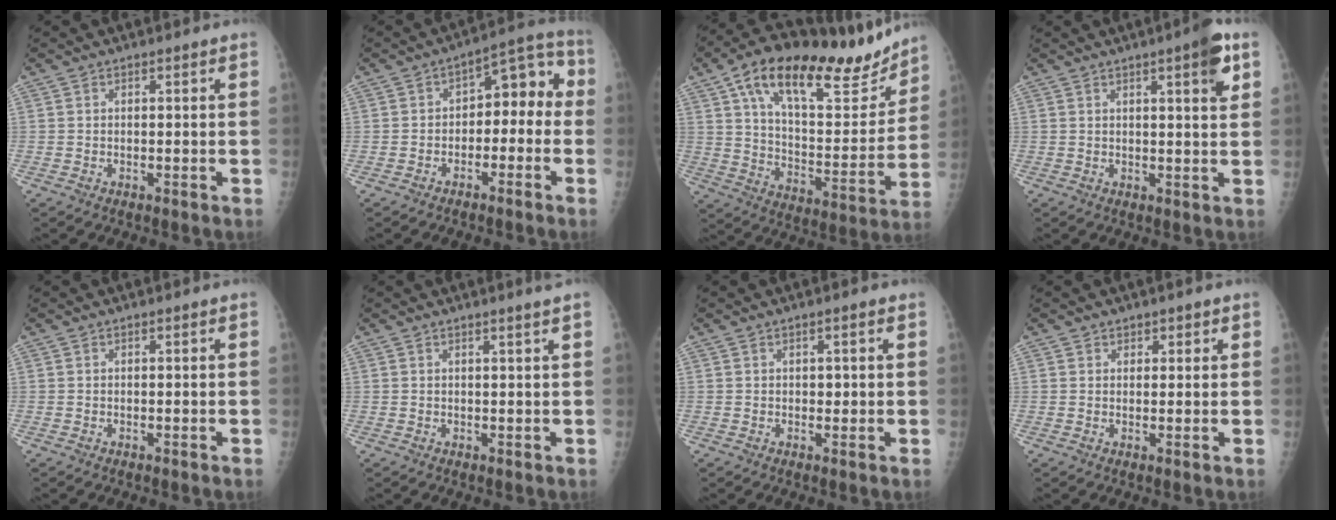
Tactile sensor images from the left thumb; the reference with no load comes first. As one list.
[{"total": 9.6, "force": [-1.7, 6.1, 7.2], "torque": [-0.052, 0.055, -0.036]}, {"total": 26.8, "force": [17.5, 10.3, 17.5], "torque": [-0.224, -0.039, 0.279]}, {"total": 5.7, "force": [2.7, 0.9, 4.9], "torque": [-0.054, -0.008, 0.031]}, {"total": 0.0}, {"total": 1.7, "force": [1.2, -0.6, 1.1], "torque": [-0.020, -0.007, 0.022]}, {"total": 1.6, "force": [0.6, 1.0, 1.2], "torque": [-0.007, 0.000, 0.005]}, {"total": 1.8, "force": [1.0, 1.4, -0.1], "torque": [0.033, -0.003, 0.005]}]